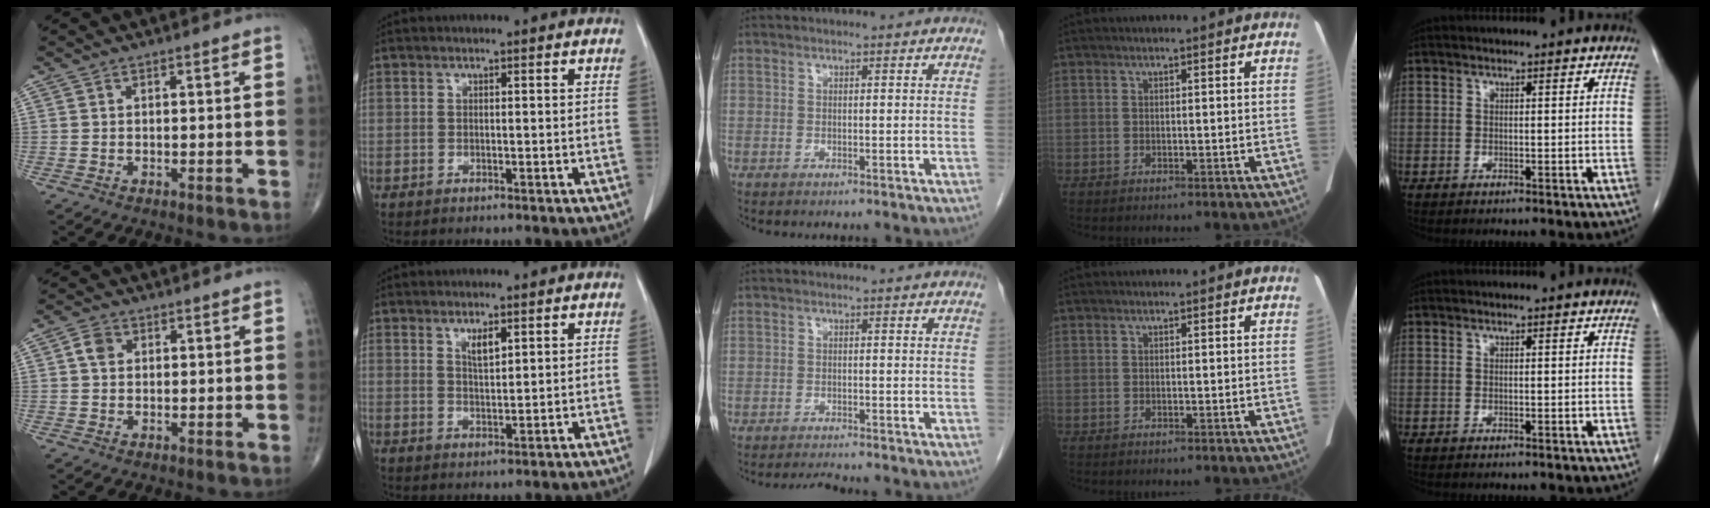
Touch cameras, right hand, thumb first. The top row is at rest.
{"thumb": {"total": 2.9, "force": [0.7, 2.2, 1.7], "torque": [-0.026, 0.004, 0.009]}, "index": {"total": 2.5, "force": [1.5, 0.6, 1.9], "torque": [-0.036, -0.003, 0.029]}, "middle": {"total": 2.4, "force": [-2.3, -0.3, 0.5], "torque": [-0.015, -0.013, -0.036]}}